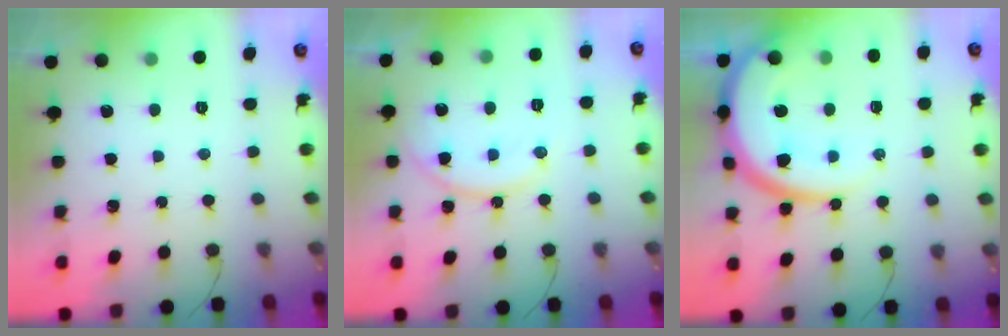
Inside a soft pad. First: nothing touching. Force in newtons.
{"total": 11.8, "press": 11.8, "slide": 0.2}
{"total": 16.0, "press": 15.9, "slide": 1.9}